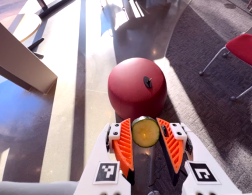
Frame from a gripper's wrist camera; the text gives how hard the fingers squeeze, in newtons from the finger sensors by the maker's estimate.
{"total": 6.9, "left": 6.6, "right": 7.3}